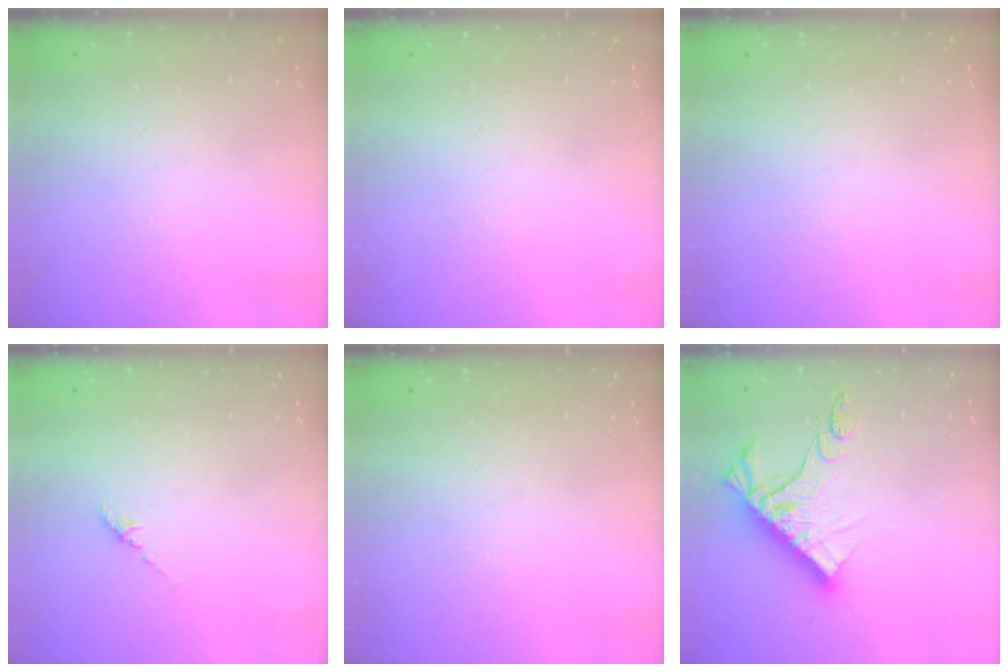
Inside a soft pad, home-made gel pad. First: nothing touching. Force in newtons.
{"total": 0.0}
{"total": 0.0}
{"total": 1.2, "press": 1.1, "slide": 0.5}
{"total": 0.0}
{"total": 11.8, "press": 11.8, "slide": 1.1}